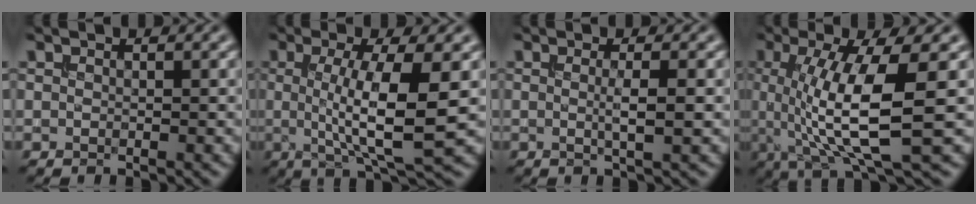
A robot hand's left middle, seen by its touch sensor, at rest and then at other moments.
{"total": 7.7, "force": [0.1, 1.7, 7.5], "torque": [-0.118, -0.010, 0.002]}
{"total": 2.2, "force": [0.0, 0.4, 2.1], "torque": [-0.035, -0.001, -0.003]}
{"total": 9.0, "force": [0.3, 2.4, 8.6], "torque": [-0.143, -0.008, 0.010]}